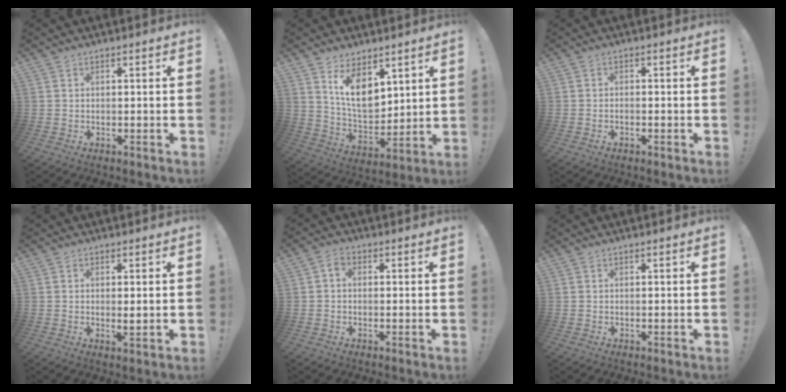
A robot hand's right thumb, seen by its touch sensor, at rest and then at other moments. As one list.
[{"total": 11.6, "force": [6.5, 7.1, 6.4], "torque": [-0.105, -0.041, 0.127]}, {"total": 1.0, "force": [-1.0, 0.2, 0.2], "torque": [-0.011, 0.004, -0.015]}, {"total": 1.7, "force": [0.3, 0.2, 1.7], "torque": [-0.016, -0.010, 0.003]}, {"total": 2.4, "force": [-0.2, 1.7, 1.7], "torque": [-0.029, 0.006, -0.005]}, {"total": 0.0}]